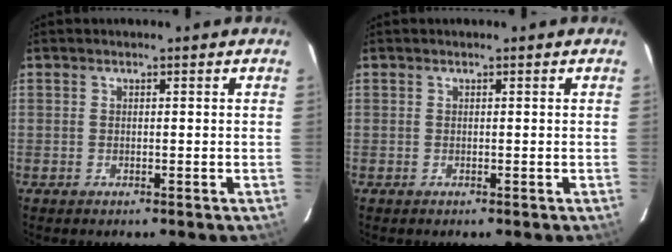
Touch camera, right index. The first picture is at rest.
{"total": 0.0}